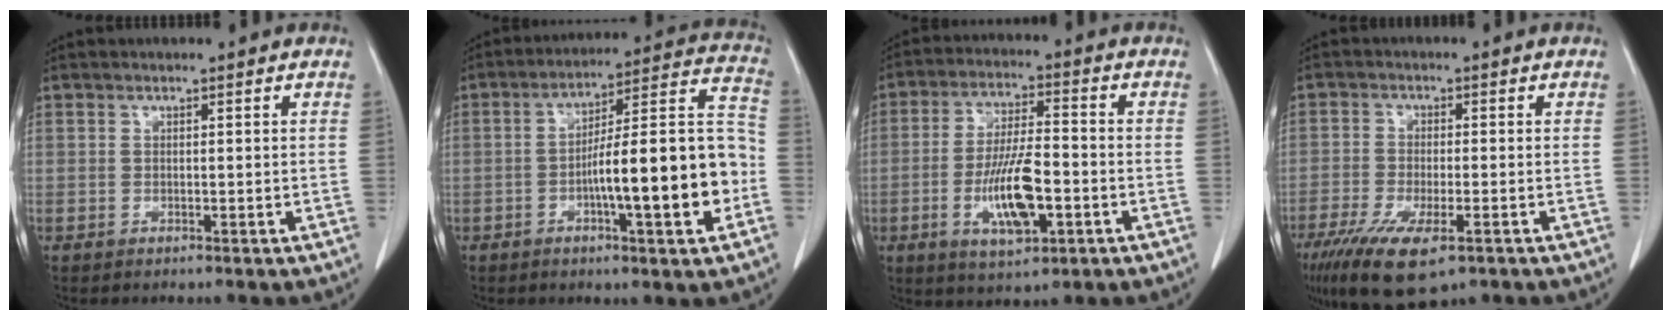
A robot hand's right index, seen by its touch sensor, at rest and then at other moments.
{"total": 17.3, "force": [-4.3, 1.9, 16.7], "torque": [-0.250, 0.020, -0.064]}
{"total": 10.8, "force": [-3.1, 2.9, 9.9], "torque": [-0.191, -0.002, -0.050]}
{"total": 11.6, "force": [-7.0, 3.4, 8.6], "torque": [-0.156, -0.028, -0.112]}